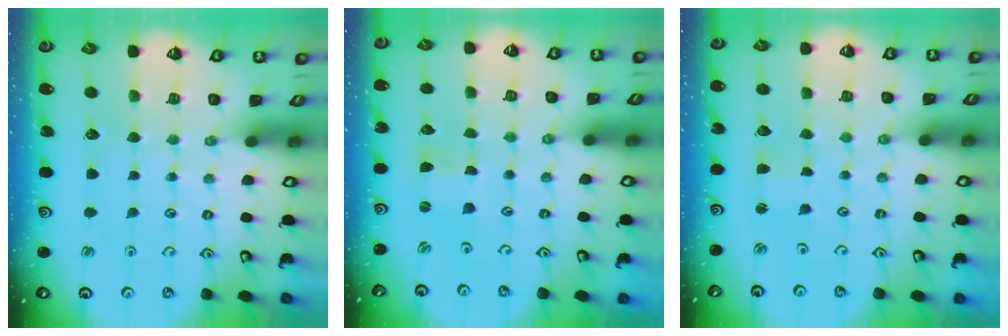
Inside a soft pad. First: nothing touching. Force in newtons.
{"total": 0.0}
{"total": 1.6, "press": 1.6, "slide": 0.3}